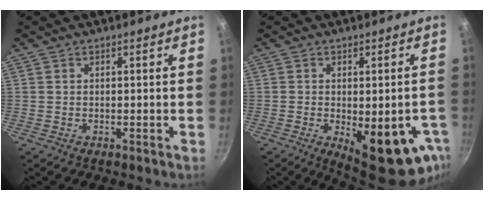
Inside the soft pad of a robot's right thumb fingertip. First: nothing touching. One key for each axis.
{"total": 16.5, "fx": -5.5, "fy": 6.4, "fz": 14.2, "tx": -0.142, "ty": -0.010, "tz": -0.057}